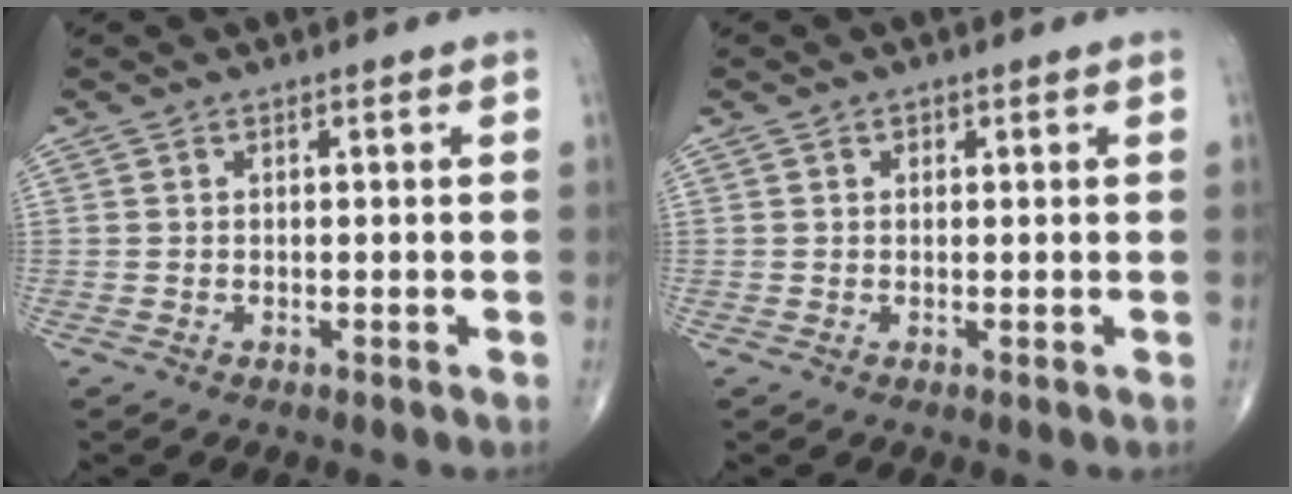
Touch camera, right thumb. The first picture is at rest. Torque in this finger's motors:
{"motor_torque": [0.24, -0.55, -0.07, 0.02, 0.01]}